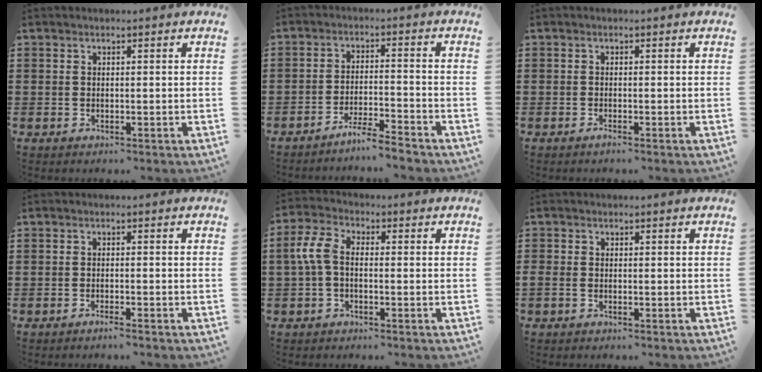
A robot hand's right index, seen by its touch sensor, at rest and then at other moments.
{"total": 4.3, "force": [-4.1, -0.5, 1.3], "torque": [-0.032, -0.005, -0.082]}
{"total": 0.7, "force": [-0.5, 0.0, 0.5], "torque": [-0.009, -0.005, -0.009]}
{"total": 1.2, "force": [-1.0, -0.2, 0.6], "torque": [-0.009, -0.003, -0.018]}
{"total": 4.8, "force": [-0.7, 2.7, 3.9], "torque": [-0.103, -0.001, -0.022]}
{"total": 0.7, "force": [-0.5, 0.4, 0.4], "torque": [-0.010, -0.002, -0.009]}